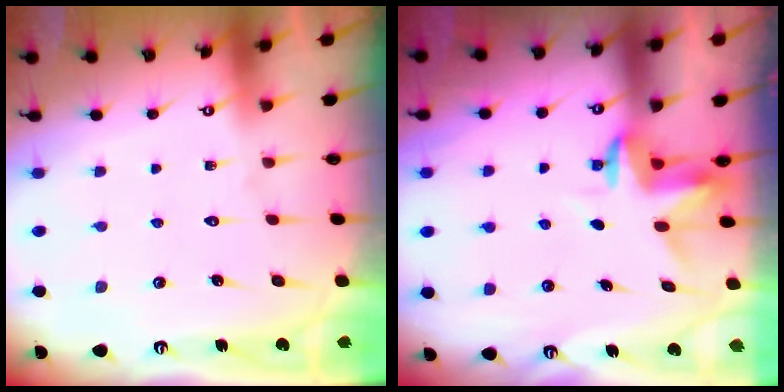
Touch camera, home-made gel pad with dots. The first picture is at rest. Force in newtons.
{"total": 3.6, "press": 3.6, "slide": 0.2}